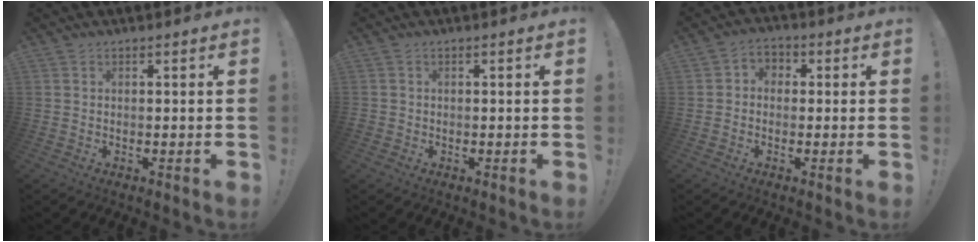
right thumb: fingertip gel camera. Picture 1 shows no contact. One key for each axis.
{"total": 1.1, "fx": -0.3, "fy": 1.0, "fz": 0.2, "tx": -0.003, "ty": 0.002, "tz": -0.006}
{"total": 3.7, "fx": -1.3, "fy": 3.2, "fz": 1.5, "tx": -0.026, "ty": 0.016, "tz": -0.022}